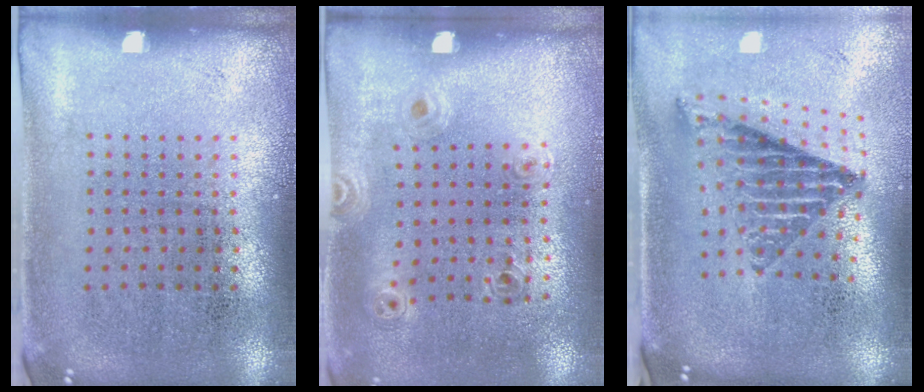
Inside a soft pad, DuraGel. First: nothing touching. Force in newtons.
{"total": 1.1, "press": 1.0, "slide": 0.5}
{"total": 1.7, "press": 1.4, "slide": 1.0}